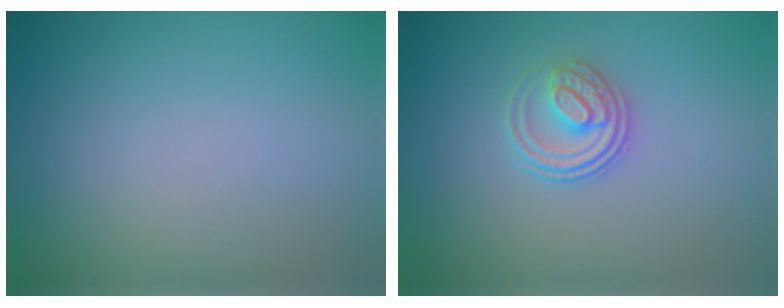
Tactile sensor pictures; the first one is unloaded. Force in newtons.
{"total": 2.9, "press": 2.4, "slide": 1.6}